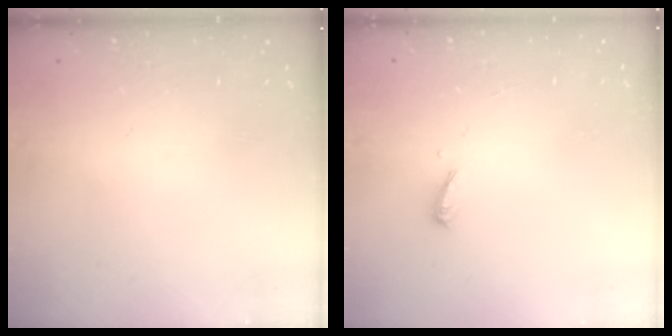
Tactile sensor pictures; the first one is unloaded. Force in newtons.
{"total": 7.1, "press": 7.0, "slide": 0.8}